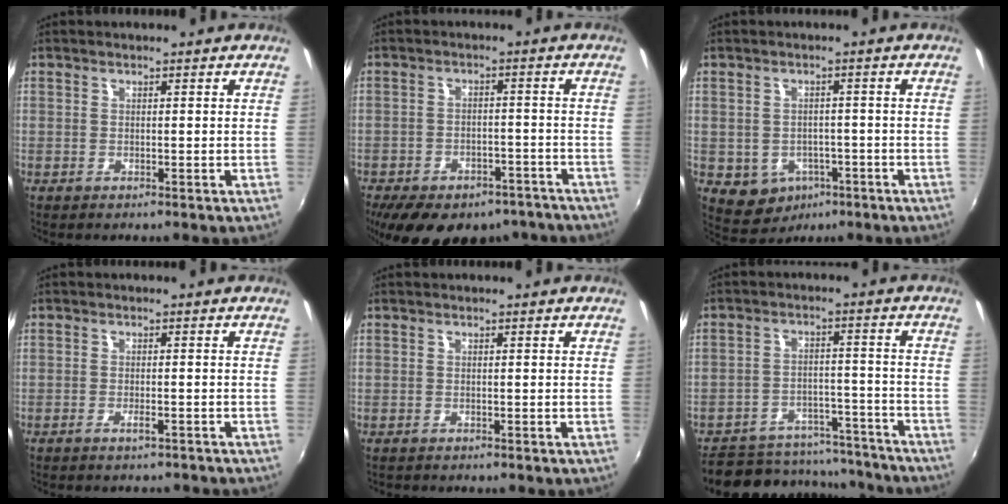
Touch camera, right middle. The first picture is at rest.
{"total": 19.8, "force": [-14.9, 9.5, 8.8], "torque": [-0.185, -0.007, -0.186]}
{"total": 7.0, "force": [-3.1, 5.7, 2.5], "torque": [-0.065, -0.003, -0.028]}
{"total": 2.5, "force": [-2.2, 0.5, 1.0], "torque": [-0.028, -0.004, -0.034]}
{"total": 0.7, "force": [-0.7, 0.2, 0.0], "torque": [-0.004, -0.001, -0.011]}
{"total": 17.5, "force": [-14.6, 7.9, 5.4], "torque": [-0.124, 0.027, -0.178]}